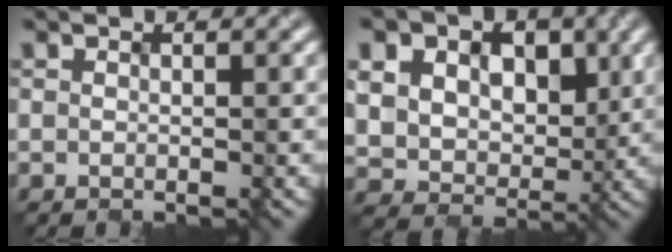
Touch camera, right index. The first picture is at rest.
{"total": 12.3, "force": [4.5, 9.5, 6.4], "torque": [-0.119, 0.021, 0.076]}